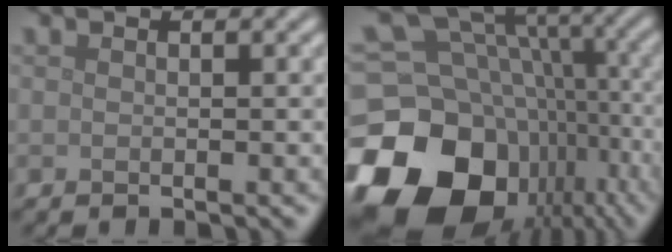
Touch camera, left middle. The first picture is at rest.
{"total": 19.8, "force": [-7.7, 15.3, 9.9], "torque": [-0.216, -0.017, -0.099]}